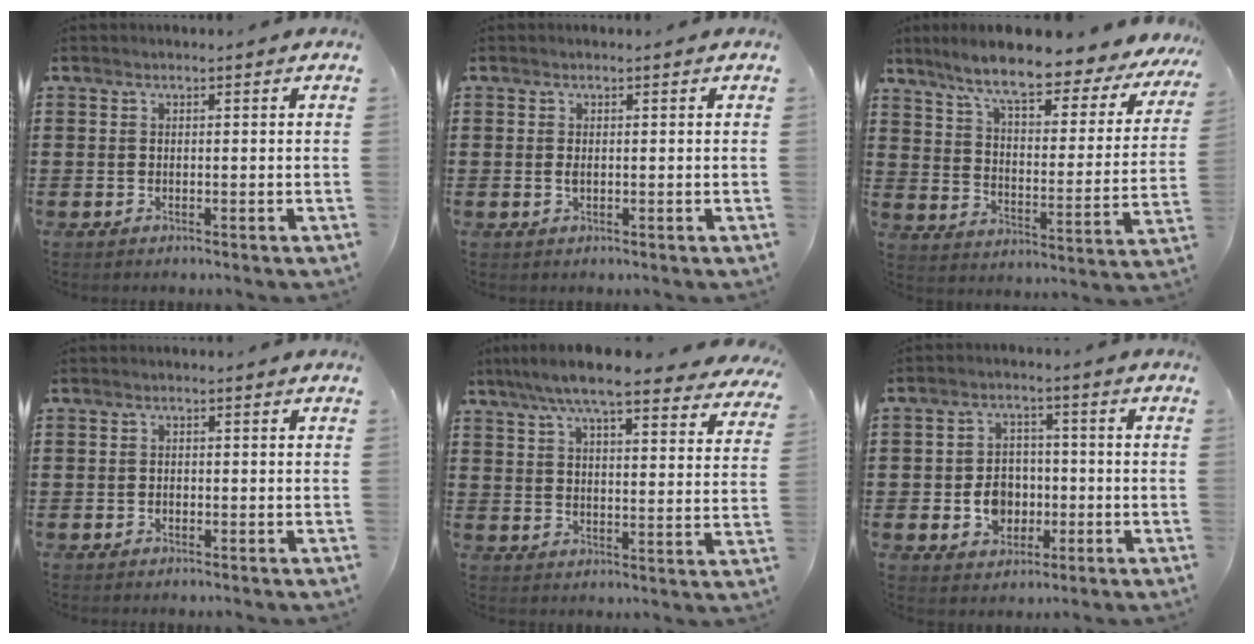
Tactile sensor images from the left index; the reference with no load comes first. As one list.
[{"total": 0.8, "force": [0.0, 0.4, 0.7], "torque": [-0.016, 0.001, -0.001]}, {"total": 9.2, "force": [7.6, 0.8, 5.2], "torque": [-0.114, -0.048, 0.120]}, {"total": 0.6, "force": [-0.4, 0.4, 0.1], "torque": [-0.005, -0.001, -0.008]}, {"total": 8.4, "force": [7.2, 0.5, 4.4], "torque": [-0.109, -0.026, 0.126]}, {"total": 6.1, "force": [-1.2, 5.1, 3.2], "torque": [-0.060, 0.011, -0.022]}]